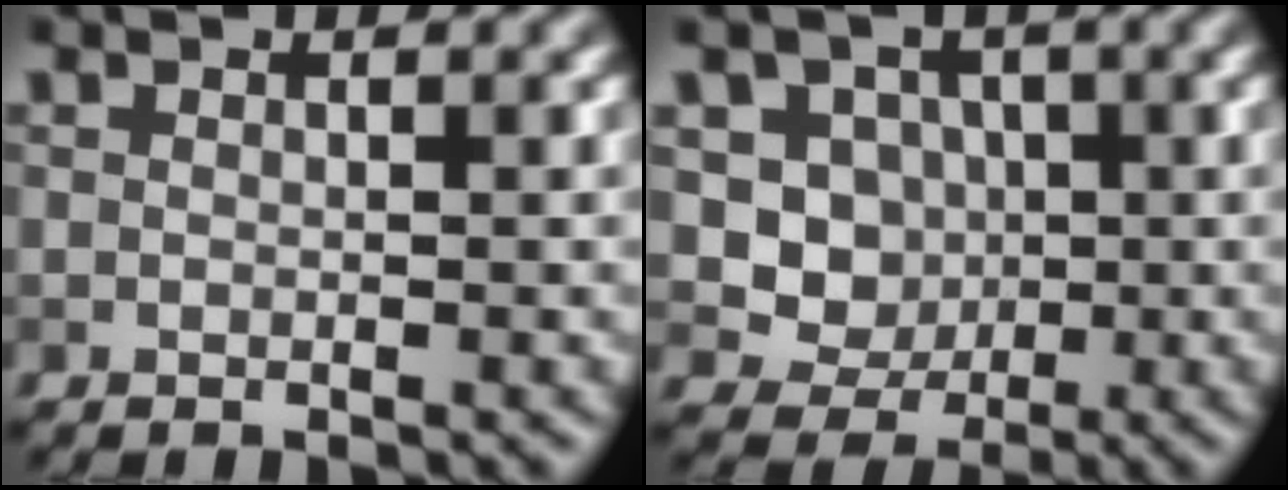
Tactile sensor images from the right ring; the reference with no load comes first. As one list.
[{"total": 4.5, "force": [0.4, 4.1, 1.7], "torque": [-0.011, -0.004, -0.011]}]